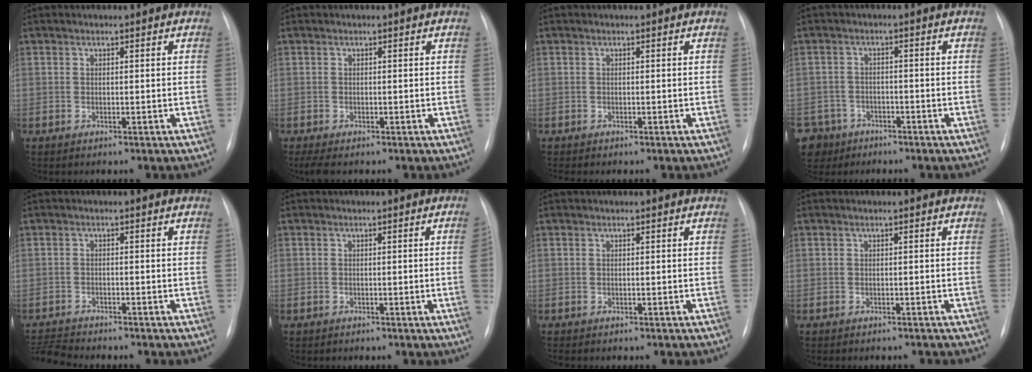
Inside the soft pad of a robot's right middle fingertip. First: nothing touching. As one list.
[{"total": 2.6, "force": [-1.8, 0.8, 1.6], "torque": [-0.029, -0.009, -0.027]}, {"total": 0.7, "force": [-0.6, 0.0, 0.4], "torque": [-0.007, -0.003, -0.007]}, {"total": 8.5, "force": [-5.5, 6.4, 1.0], "torque": [-0.042, 0.002, -0.092]}, {"total": 3.7, "force": [-3.6, -0.6, 0.1], "torque": [-0.006, -0.020, -0.064]}, {"total": 2.2, "force": [-0.3, -0.6, 2.0], "torque": [-0.029, 0.000, -0.002]}, {"total": 0.0}, {"total": 1.6, "force": [-1.5, 0.4, 0.4], "torque": [-0.005, -0.005, -0.018]}]